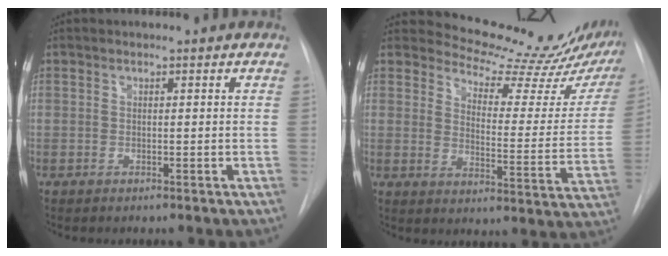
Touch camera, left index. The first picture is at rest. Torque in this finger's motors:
{"motor_torque": [0.97, -1.17, -0.02, -0.07]}